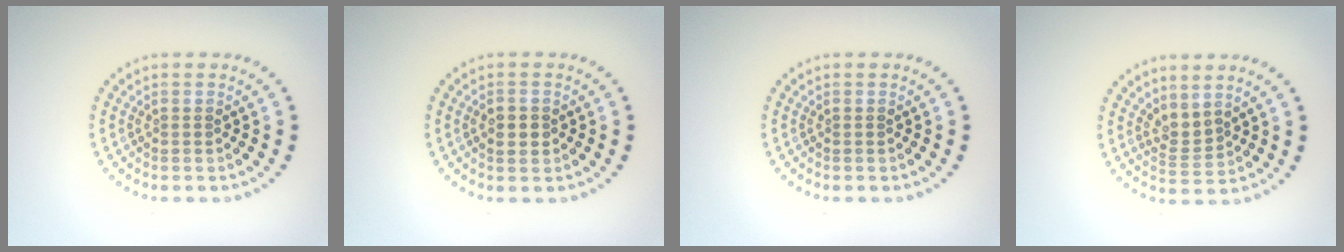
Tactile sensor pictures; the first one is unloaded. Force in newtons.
{"total": 2.1, "press": 2.1, "slide": 0.1}
{"total": 0.0}
{"total": 2.0, "press": 1.4, "slide": 1.4}